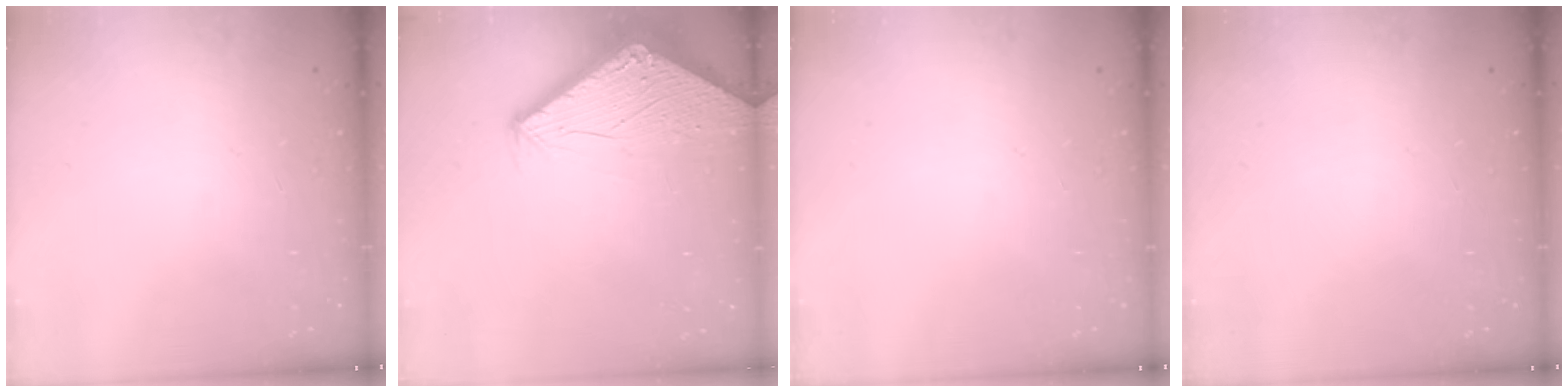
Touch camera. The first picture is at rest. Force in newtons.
{"total": 2.8, "press": 2.8, "slide": 0.1}
{"total": 0.0}
{"total": 0.0}